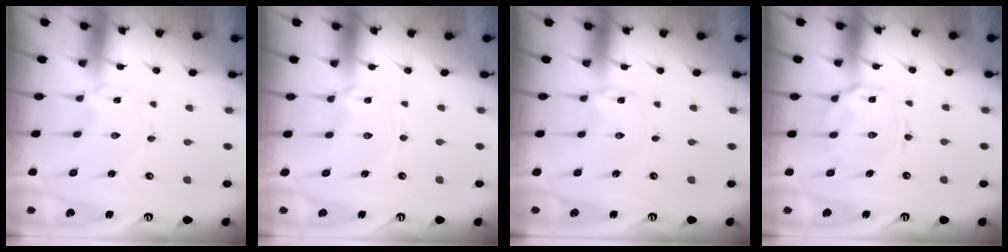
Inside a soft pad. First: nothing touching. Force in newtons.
{"total": 1.2, "press": 1.2, "slide": 0.2}
{"total": 0.7, "press": 0.7, "slide": 0.1}
{"total": 8.0, "press": 7.9, "slide": 0.6}